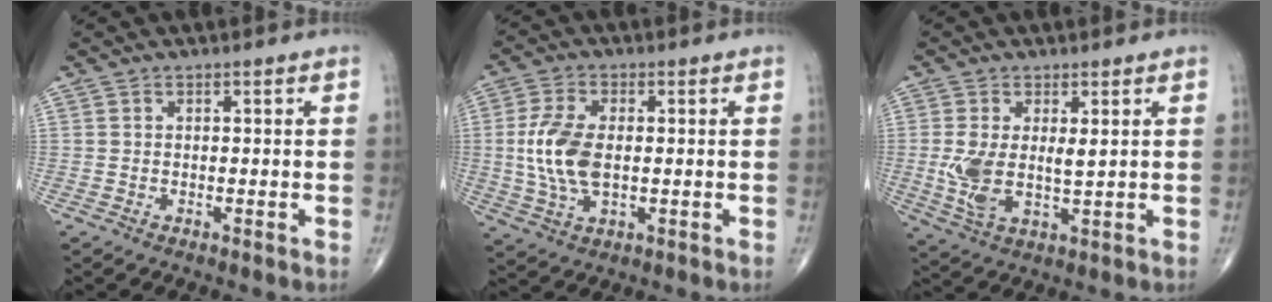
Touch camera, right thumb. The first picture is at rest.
{"total": 10.0, "force": [0.1, 5.3, 8.5], "torque": [-0.184, -0.001, 0.005]}
{"total": 7.7, "force": [0.8, 3.6, 6.8], "torque": [-0.143, -0.013, 0.022]}